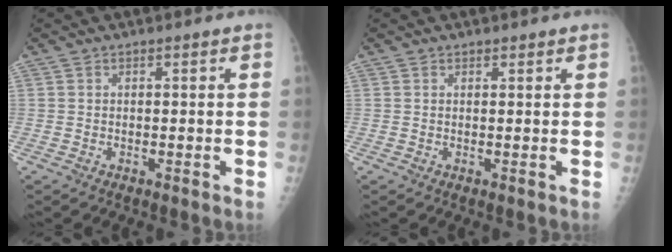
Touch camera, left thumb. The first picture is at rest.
{"total": 0.6, "force": [0.5, 0.3, 0.0], "torque": [0.000, -0.004, 0.006]}